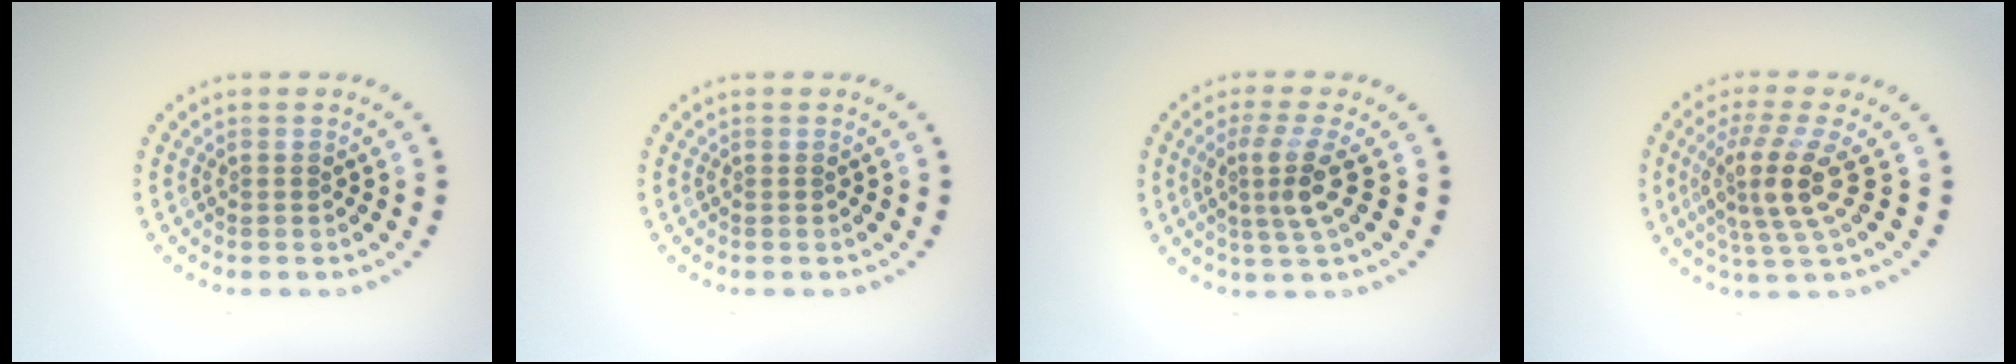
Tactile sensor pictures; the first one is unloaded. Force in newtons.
{"total": 0.0}
{"total": 3.2, "press": 2.2, "slide": 2.3}
{"total": 4.4, "press": 3.4, "slide": 2.9}